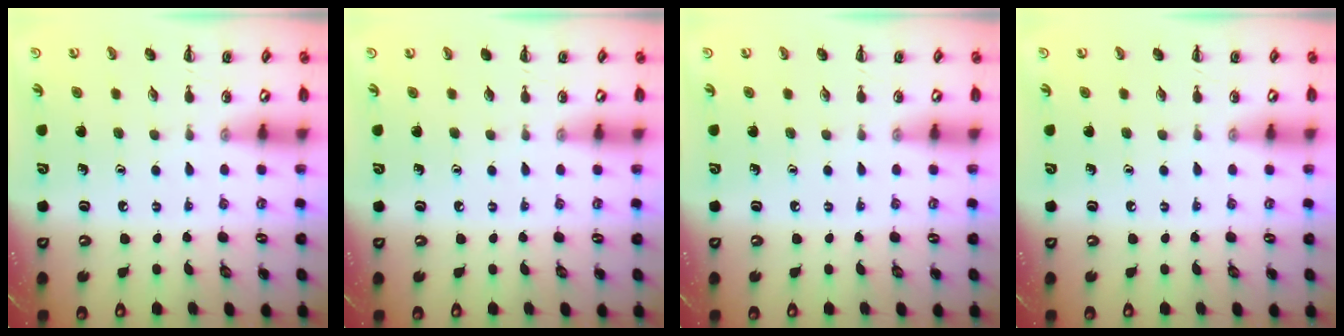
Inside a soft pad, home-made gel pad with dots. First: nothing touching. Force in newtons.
{"total": 0.0}
{"total": 0.0}
{"total": 0.0}